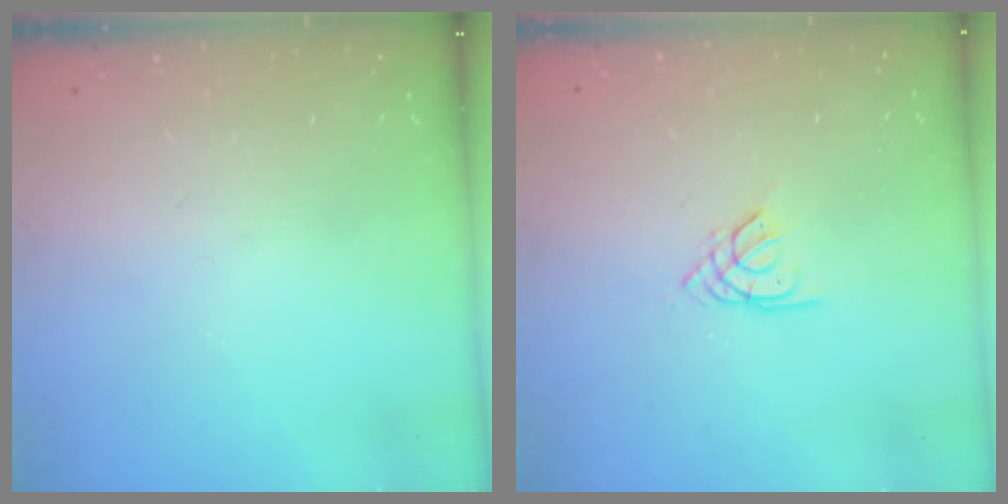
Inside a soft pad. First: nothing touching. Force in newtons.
{"total": 2.5, "press": 2.4, "slide": 0.5}